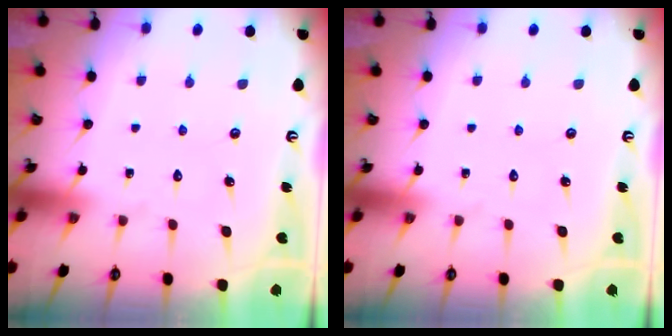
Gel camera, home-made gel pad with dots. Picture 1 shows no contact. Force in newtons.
{"total": 0.0}